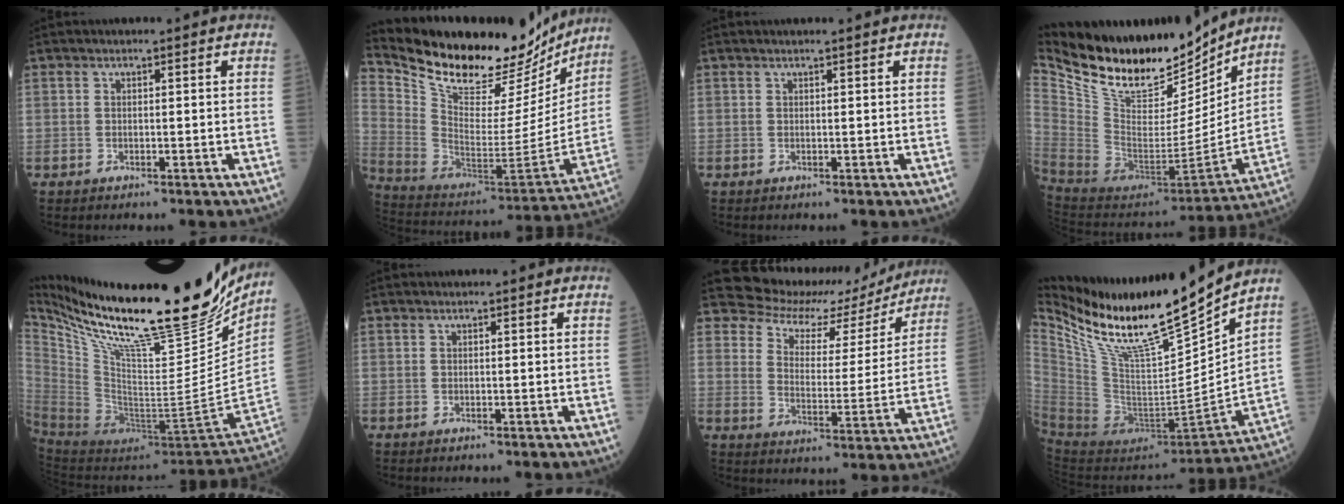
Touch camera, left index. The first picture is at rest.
{"total": 27.1, "force": [23.7, 7.1, 11.1], "torque": [-0.199, -0.032, 0.361]}
{"total": 1.7, "force": [1.6, -0.1, 0.6], "torque": [-0.006, 0.012, 0.025]}
{"total": 24.2, "force": [19.7, 8.6, 11.1], "torque": [-0.223, -0.030, 0.338]}
{"total": 33.8, "force": [25.0, 6.0, 22.0], "torque": [-0.380, -0.050, 0.395]}
{"total": 0.0}
{"total": 13.8, "force": [13.1, 4.3, 1.3], "torque": [-0.020, -0.005, 0.171]}
{"total": 21.8, "force": [18.2, 0.9, 12.0], "torque": [-0.211, -0.051, 0.332]}